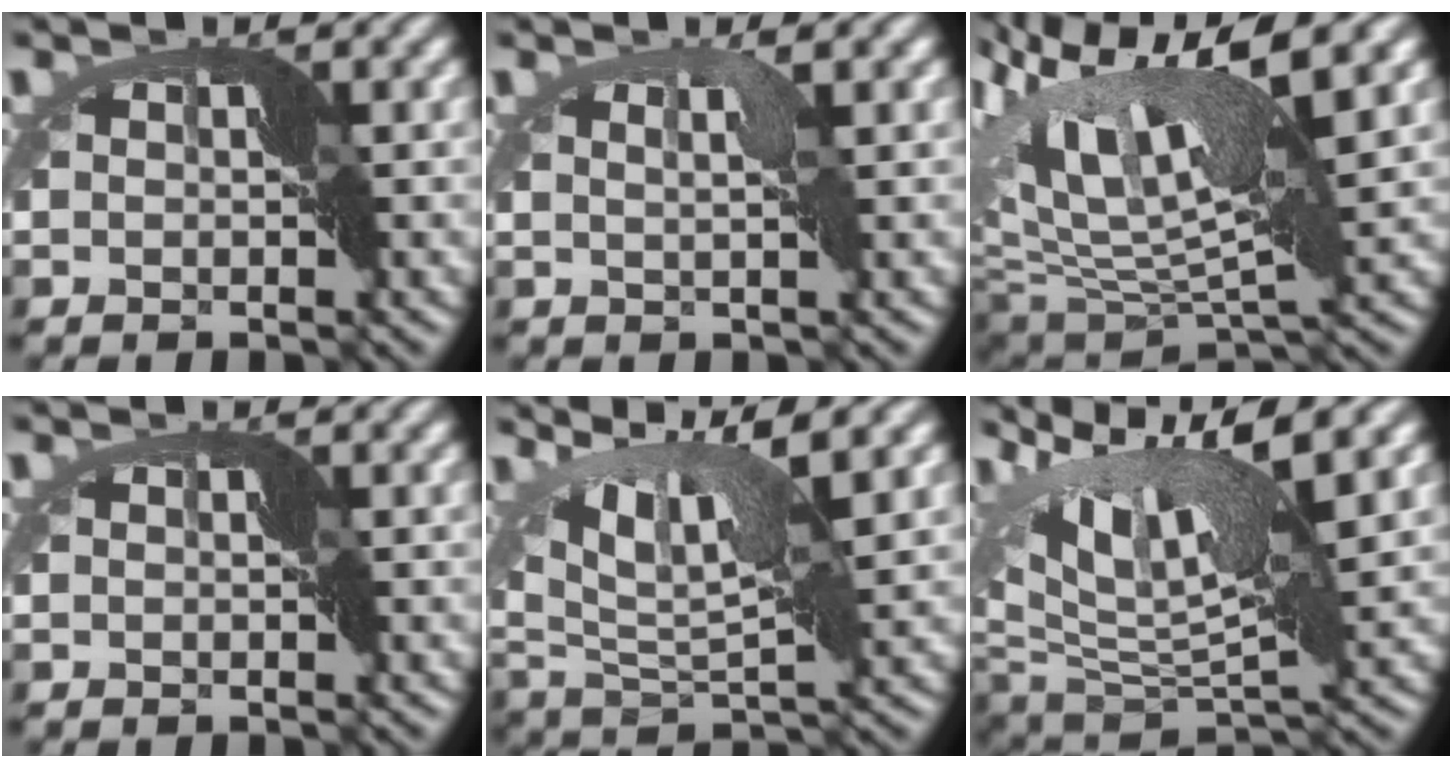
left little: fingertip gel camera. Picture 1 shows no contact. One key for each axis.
{"total": 1.5, "fx": 1.0, "fy": -1.0, "fz": 0.4, "tx": -0.020, "ty": 0.004, "tz": 0.016}
{"total": 12.1, "fx": 6.6, "fy": 3.0, "fz": 9.7, "tx": -0.218, "ty": 0.011, "tz": 0.116}
{"total": 0.0}
{"total": 7.4, "fx": 4.8, "fy": 1.2, "fz": 5.6, "tx": -0.123, "ty": 0.001, "tz": 0.083}
{"total": 9.5, "fx": 5.5, "fy": 2.3, "fz": 7.4, "tx": -0.155, "ty": -0.005, "tz": 0.099}